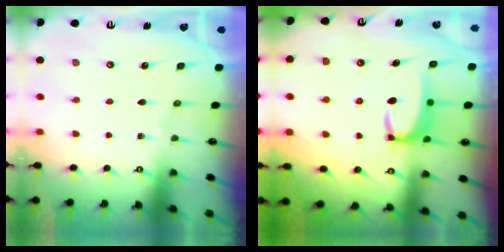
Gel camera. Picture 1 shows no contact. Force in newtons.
{"total": 3.0, "press": 3.0, "slide": 0.4}